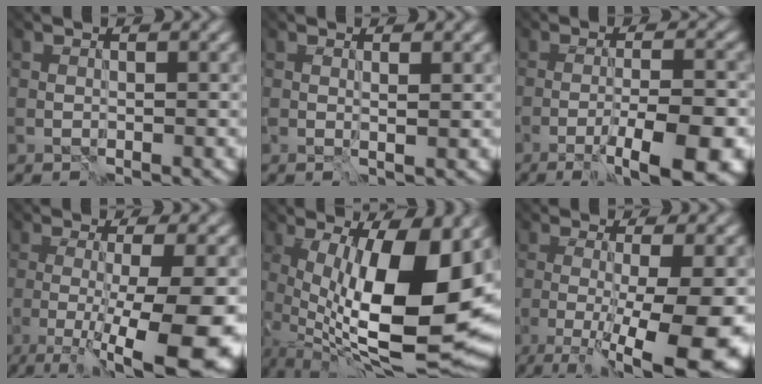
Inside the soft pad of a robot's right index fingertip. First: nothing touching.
{"total": 0.7, "force": [0.4, -0.3, 0.5], "torque": [-0.009, -0.004, 0.008]}
{"total": 6.6, "force": [-3.5, 0.9, 5.5], "torque": [-0.075, -0.004, -0.056]}
{"total": 10.6, "force": [-3.2, 1.9, 10.0], "torque": [-0.142, -0.021, -0.042]}
{"total": 16.3, "force": [-0.4, 5.9, 15.2], "torque": [-0.232, -0.009, 0.004]}
{"total": 10.4, "force": [-2.9, 2.0, 9.8], "torque": [-0.132, -0.020, -0.038]}